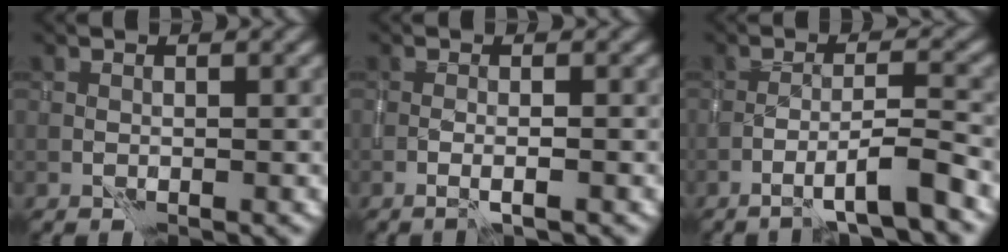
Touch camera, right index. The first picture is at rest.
{"total": 1.0, "force": [-0.5, -0.5, 0.7], "torque": [-0.008, -0.001, -0.014]}
{"total": 3.7, "force": [-2.6, -0.3, 2.7], "torque": [-0.036, 0.015, -0.056]}